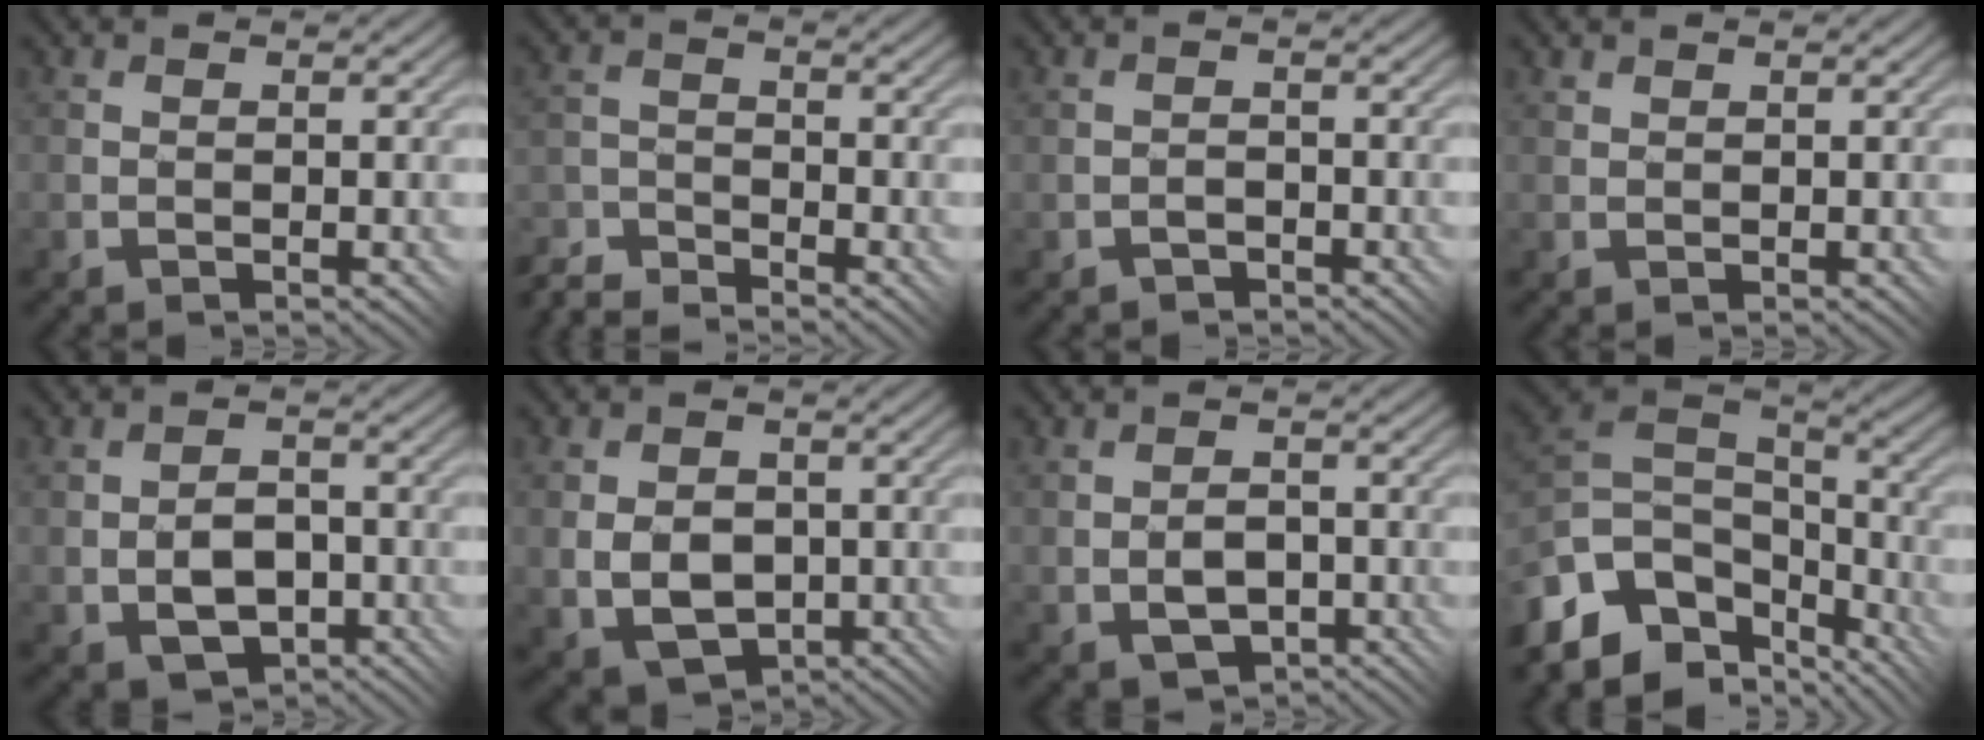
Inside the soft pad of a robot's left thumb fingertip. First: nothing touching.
{"total": 5.7, "force": [-5.5, 1.2, 1.1], "torque": [-0.023, -0.004, -0.113]}
{"total": 1.1, "force": [-1.0, 0.4, 0.2], "torque": [-0.003, 0.006, -0.021]}
{"total": 0.9, "force": [0.9, 0.2, -0.1], "torque": [-0.004, 0.001, 0.018]}
{"total": 5.8, "force": [-1.3, 3.9, 4.0], "torque": [-0.089, -0.007, -0.023]}
{"total": 7.3, "force": [-1.1, 5.6, 4.6], "torque": [-0.102, -0.015, -0.023]}
{"total": 4.4, "force": [-1.0, 2.8, 3.2], "torque": [-0.066, -0.003, -0.017]}
{"total": 12.0, "force": [-6.7, 7.0, 7.2], "torque": [-0.193, -0.007, -0.116]}